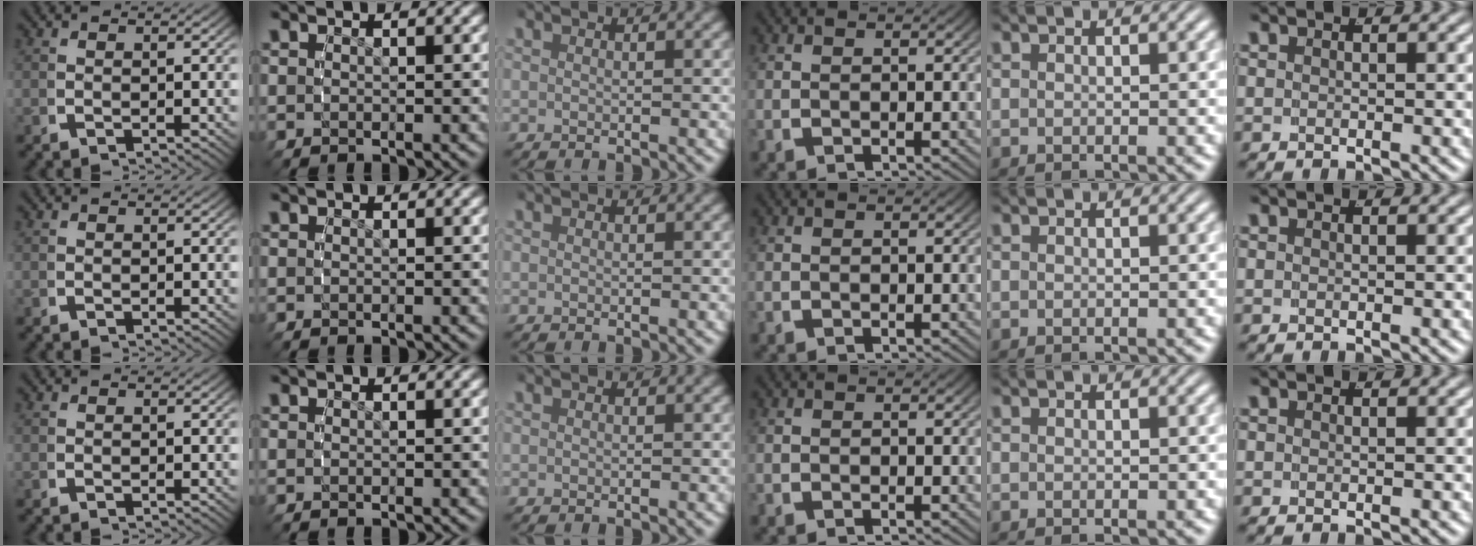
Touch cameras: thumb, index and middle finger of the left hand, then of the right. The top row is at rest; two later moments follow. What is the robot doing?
{"motion": "reach", "object": "glasses case"}